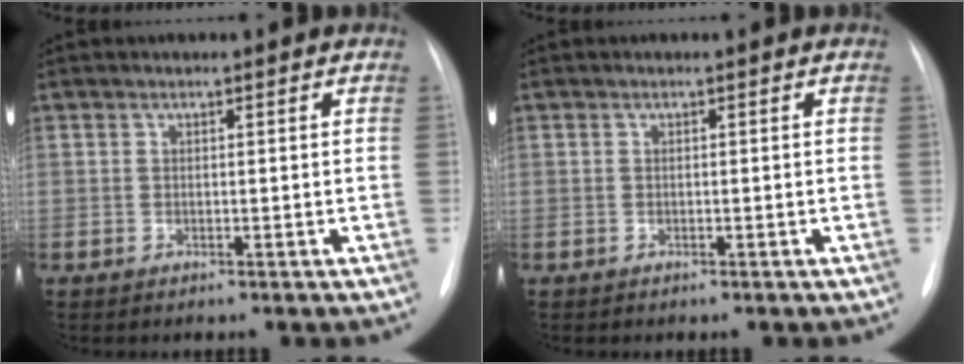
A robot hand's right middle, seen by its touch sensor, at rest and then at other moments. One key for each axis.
{"total": 0.0}